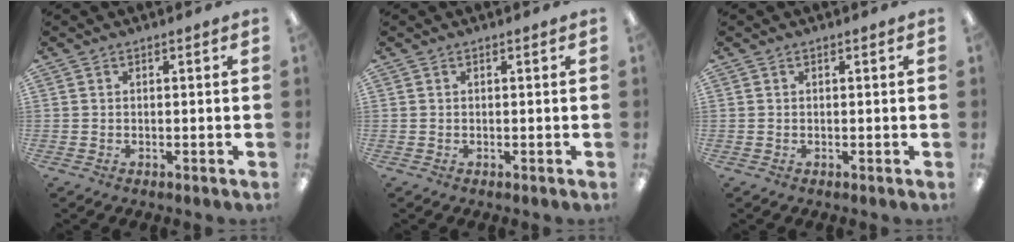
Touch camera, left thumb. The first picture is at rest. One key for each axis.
{"total": 0.0}
{"total": 0.0}